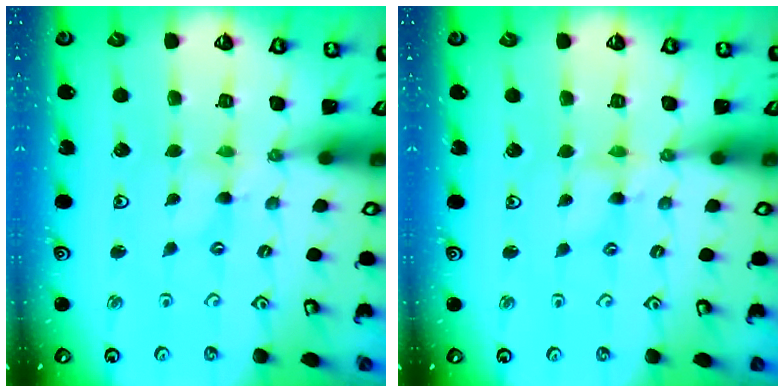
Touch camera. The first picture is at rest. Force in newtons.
{"total": 2.9, "press": 2.9, "slide": 0.4}